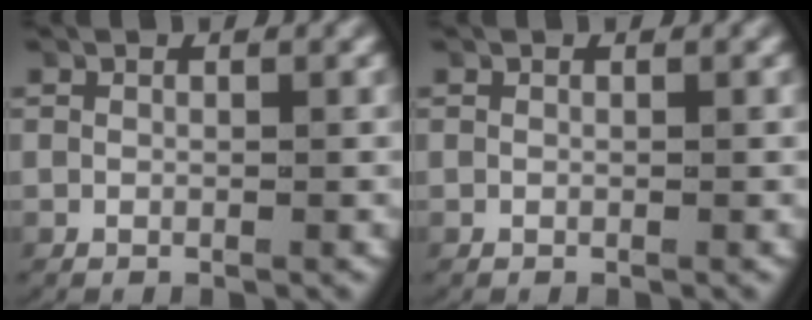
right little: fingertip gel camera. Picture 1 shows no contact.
{"total": 0.0}